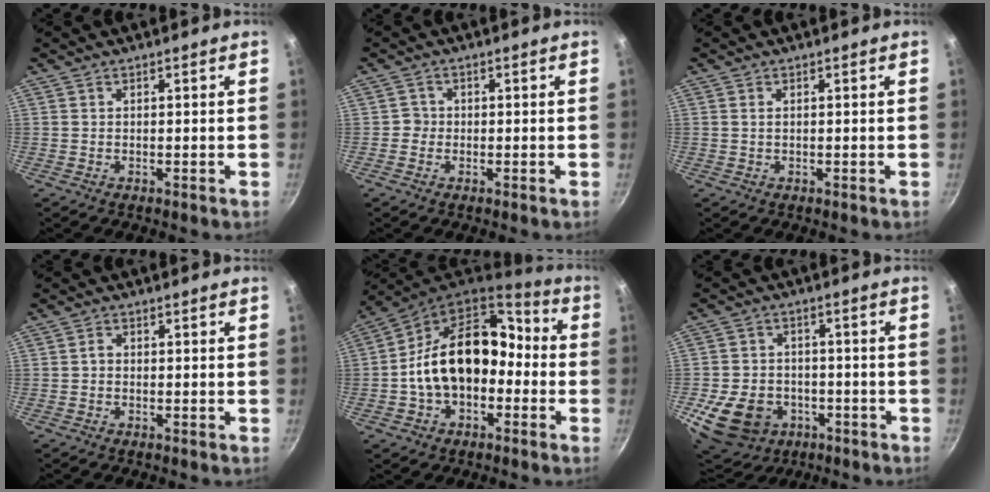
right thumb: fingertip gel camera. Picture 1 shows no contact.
{"total": 1.6, "force": [-0.5, 1.5, 0.2], "torque": [0.008, 0.005, -0.012]}
{"total": 0.7, "force": [0.1, 0.4, 0.6], "torque": [-0.012, 0.001, 0.001]}
{"total": 1.1, "force": [-0.2, 0.9, 0.6], "torque": [-0.011, 0.007, -0.006]}
{"total": 18.3, "force": [-2.3, 12.7, 12.9], "torque": [-0.180, 0.064, -0.044]}
{"total": 15.2, "force": [-4.9, 12.0, 7.8], "torque": [-0.137, 0.030, -0.064]}